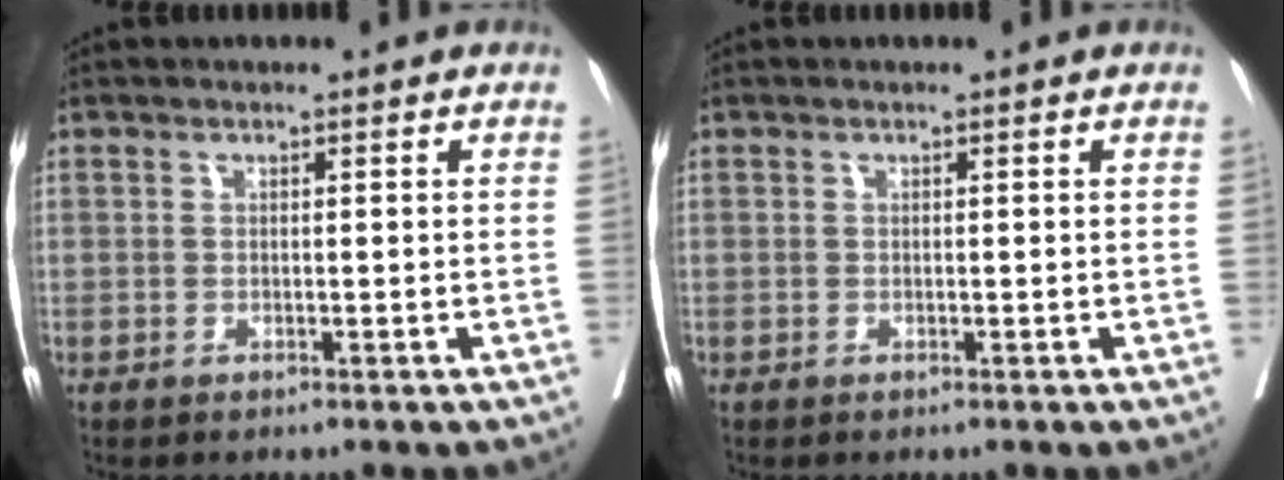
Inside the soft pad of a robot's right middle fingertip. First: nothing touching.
{"total": 0.0}